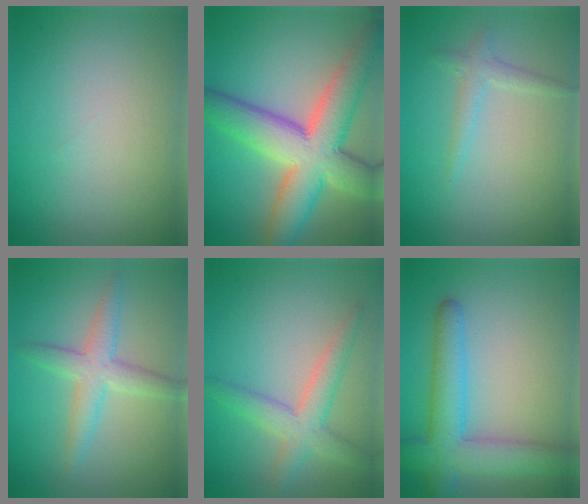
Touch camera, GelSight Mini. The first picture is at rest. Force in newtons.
{"total": 10.4, "press": 10.4, "slide": 0.6}
{"total": 0.9, "press": 0.9, "slide": 0.1}
{"total": 3.5, "press": 3.5, "slide": 0.2}
{"total": 3.9, "press": 3.9, "slide": 0.1}
{"total": 6.2, "press": 6.2, "slide": 0.2}